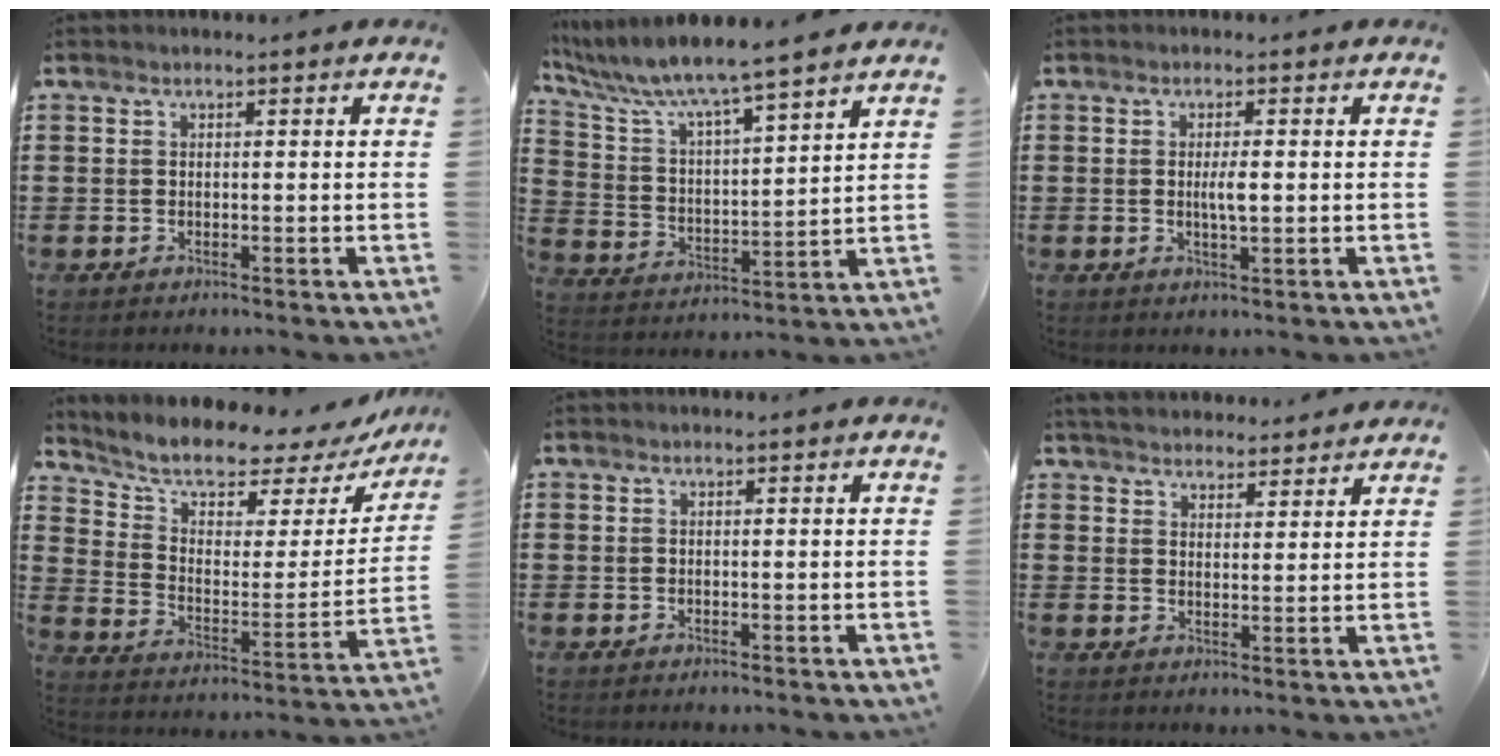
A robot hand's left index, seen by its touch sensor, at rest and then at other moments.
{"total": 6.4, "force": [5.9, -0.1, 2.6], "torque": [-0.080, -0.041, 0.092]}
{"total": 2.8, "force": [0.1, 0.6, 2.7], "torque": [-0.051, -0.003, 0.001]}
{"total": 6.5, "force": [5.4, 2.5, 2.7], "torque": [-0.067, -0.046, 0.088]}
{"total": 0.0}
{"total": 3.8, "force": [3.7, 0.9, -0.1], "torque": [-0.013, -0.013, 0.068]}